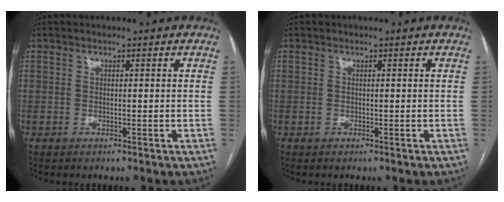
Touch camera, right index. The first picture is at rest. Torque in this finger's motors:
{"motor_torque": [0.00, 0.00, 0.01, 0.00]}